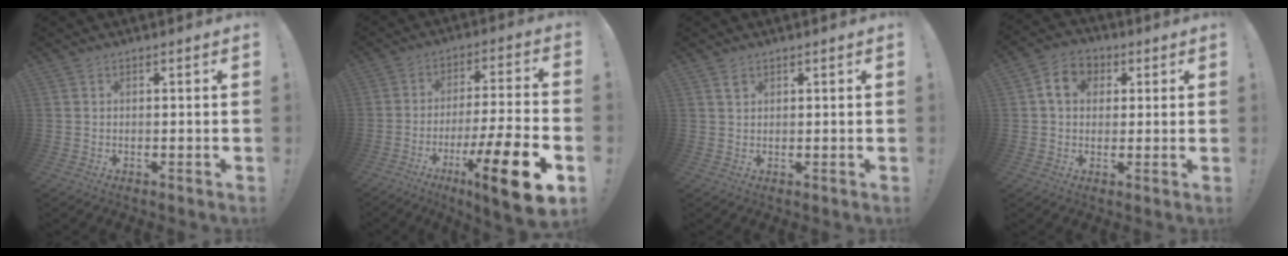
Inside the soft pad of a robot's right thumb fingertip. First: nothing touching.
{"total": 18.2, "force": [-9.0, 2.1, 15.7], "torque": [-0.244, 0.047, -0.137]}
{"total": 1.2, "force": [0.9, 0.6, 0.5], "torque": [-0.001, -0.004, 0.015]}
{"total": 8.3, "force": [2.0, 6.8, 4.2], "torque": [-0.063, 0.011, 0.040]}